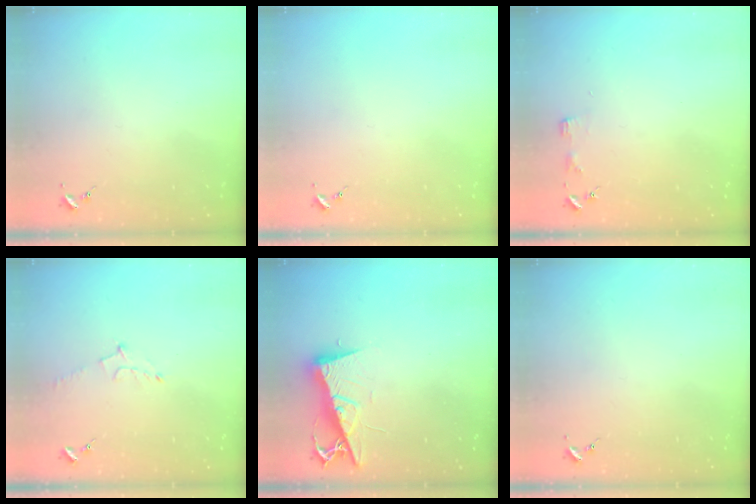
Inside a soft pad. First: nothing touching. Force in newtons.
{"total": 0.0}
{"total": 3.4, "press": 3.3, "slide": 0.4}
{"total": 5.6, "press": 5.5, "slide": 1.0}
{"total": 11.3, "press": 11.2, "slide": 1.1}
{"total": 0.0}